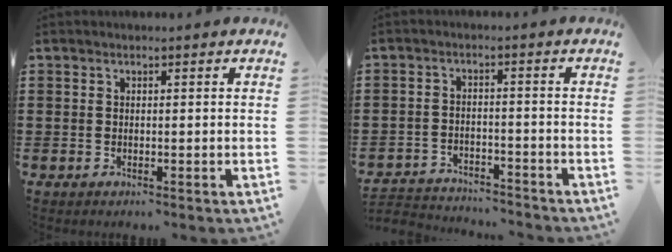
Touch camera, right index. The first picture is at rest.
{"total": 3.3, "force": [-3.2, 0.3, 0.1], "torque": [-0.010, -0.001, -0.069]}